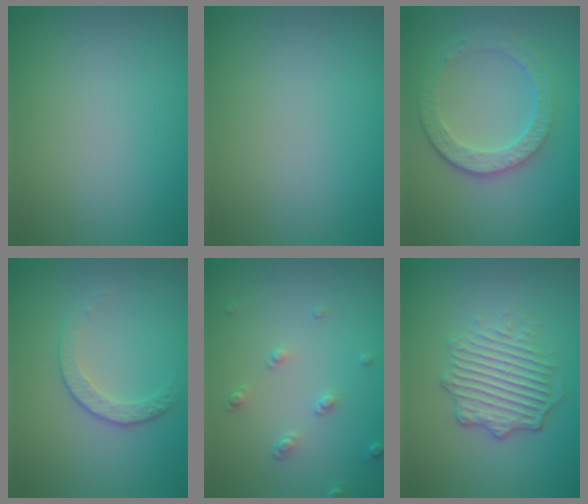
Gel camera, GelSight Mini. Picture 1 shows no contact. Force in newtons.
{"total": 0.0}
{"total": 4.3, "press": 3.3, "slide": 2.7}
{"total": 1.8, "press": 1.3, "slide": 1.3}
{"total": 1.5, "press": 1.0, "slide": 1.1}
{"total": 5.0, "press": 3.5, "slide": 3.5}